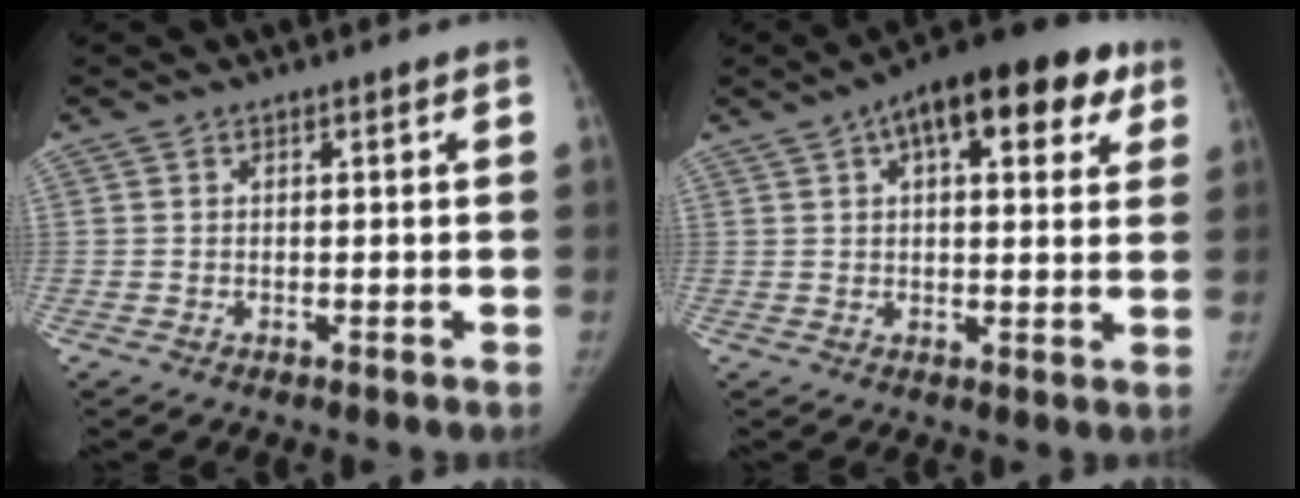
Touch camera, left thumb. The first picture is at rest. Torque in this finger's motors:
{"motor_torque": [0.36, 0.14, 1.37, -0.88, 0.30]}